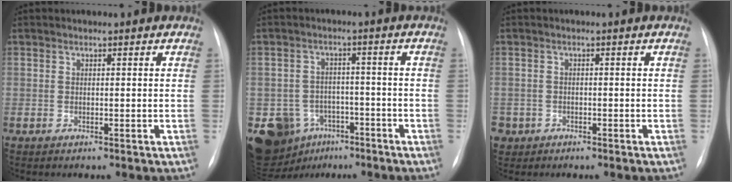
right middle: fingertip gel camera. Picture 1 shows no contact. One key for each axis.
{"total": 13.9, "fx": -7.2, "fy": 10.9, "fz": 4.7, "tx": -0.116, "ty": 0.021, "tz": -0.100}
{"total": 2.8, "fx": -1.7, "fy": 2.2, "fz": 0.1, "tx": -0.001, "ty": 0.007, "tz": -0.032}